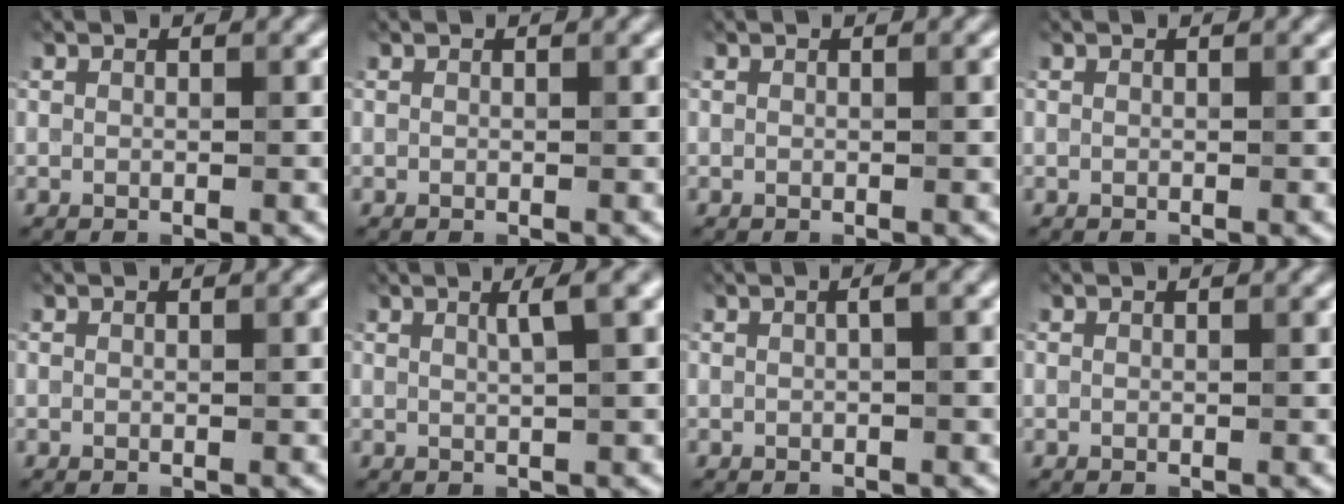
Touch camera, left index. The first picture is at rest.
{"total": 0.0}
{"total": 0.0}
{"total": 0.0}
{"total": 0.0}
{"total": 2.2, "force": [1.0, 0.2, 2.0], "torque": [-0.026, 0.010, 0.013]}
{"total": 1.1, "force": [0.1, 0.0, 1.1], "torque": [-0.021, 0.005, 0.003]}
{"total": 0.0}